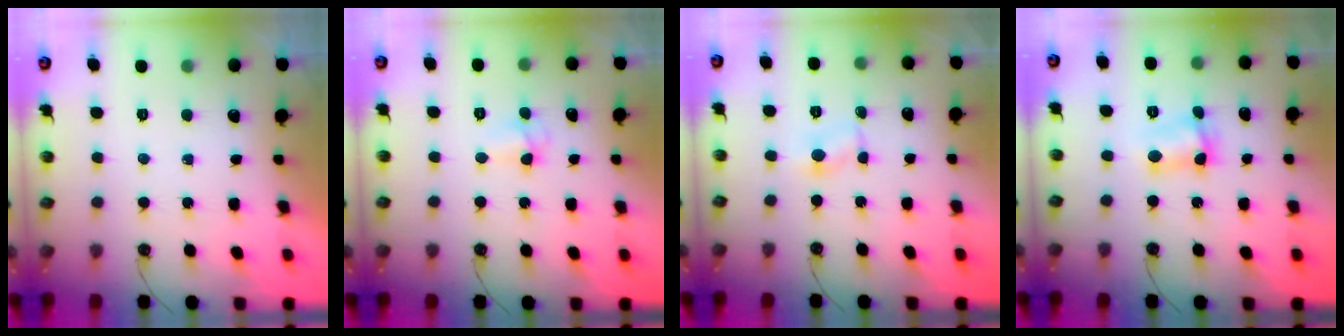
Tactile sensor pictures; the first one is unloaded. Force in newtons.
{"total": 3.6, "press": 3.5, "slide": 0.7}
{"total": 2.4, "press": 2.4, "slide": 0.3}
{"total": 4.1, "press": 3.9, "slide": 1.1}